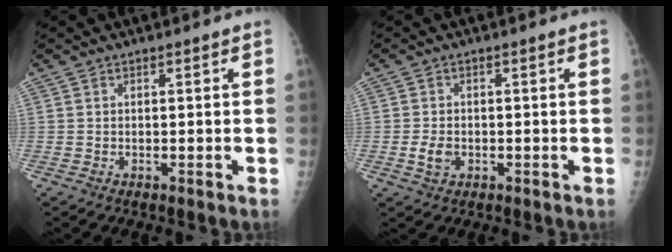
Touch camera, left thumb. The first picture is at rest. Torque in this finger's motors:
{"motor_torque": [-0.46, 0.23, 0.22, 0.07, 0.04]}